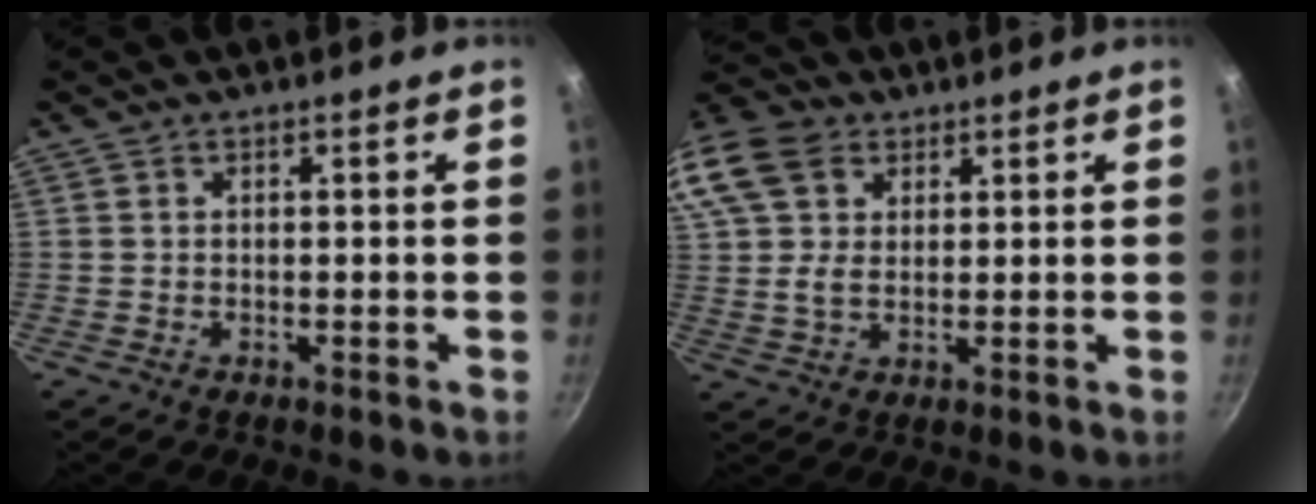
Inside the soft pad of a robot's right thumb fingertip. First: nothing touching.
{"total": 18.9, "force": [8.0, 13.6, 10.4], "torque": [-0.244, 0.030, 0.147]}